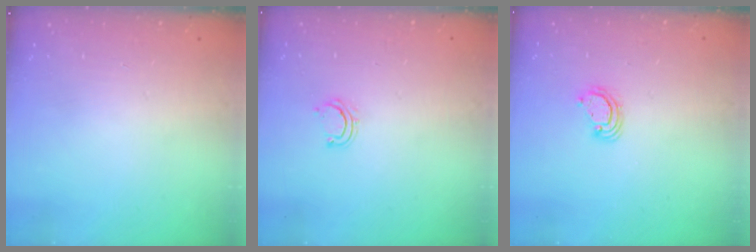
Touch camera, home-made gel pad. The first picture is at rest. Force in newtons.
{"total": 4.1, "press": 4.0, "slide": 1.0}
{"total": 3.8, "press": 3.8, "slide": 0.1}